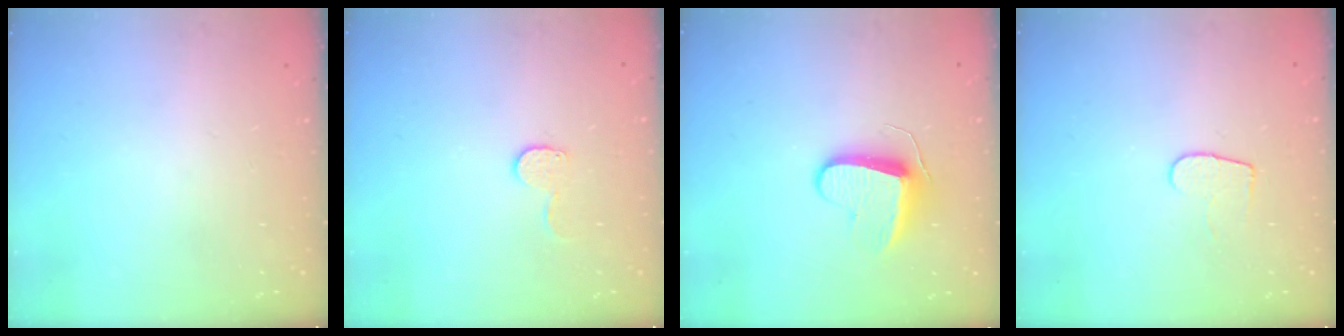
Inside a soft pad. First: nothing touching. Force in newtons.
{"total": 7.1, "press": 7.1, "slide": 0.4}
{"total": 8.9, "press": 8.9, "slide": 0.1}
{"total": 6.3, "press": 6.3, "slide": 0.6}